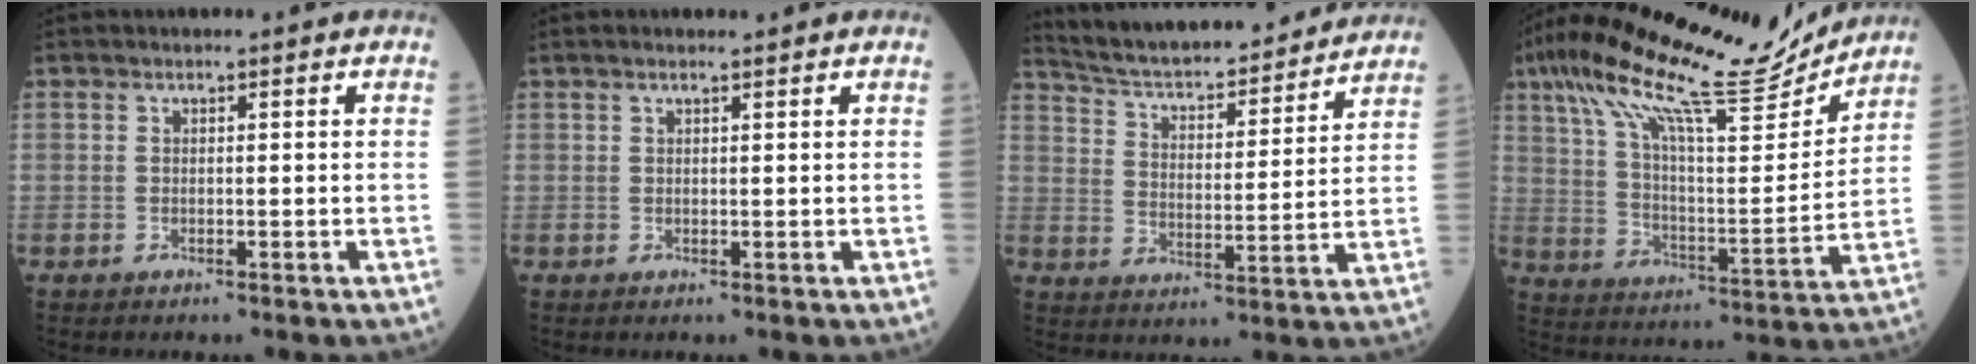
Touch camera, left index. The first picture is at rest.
{"total": 1.7, "force": [1.4, 0.0, 1.0], "torque": [-0.016, 0.014, 0.022]}
{"total": 20.4, "force": [18.8, 3.2, 7.3], "torque": [-0.116, 0.009, 0.274]}
{"total": 20.7, "force": [17.2, 2.6, 11.2], "torque": [-0.207, 0.018, 0.279]}